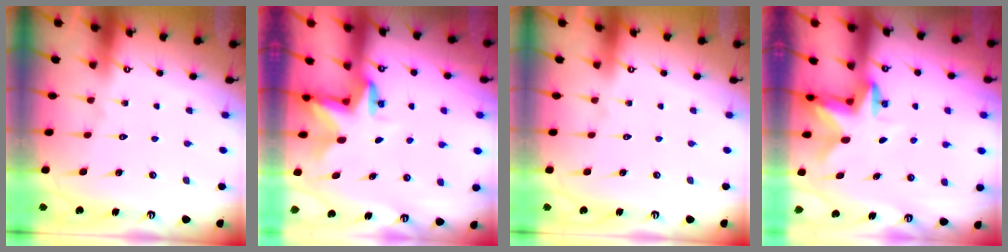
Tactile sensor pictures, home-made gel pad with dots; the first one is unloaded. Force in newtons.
{"total": 2.9, "press": 2.9, "slide": 0.2}
{"total": 0.0}
{"total": 2.7, "press": 2.7, "slide": 0.5}